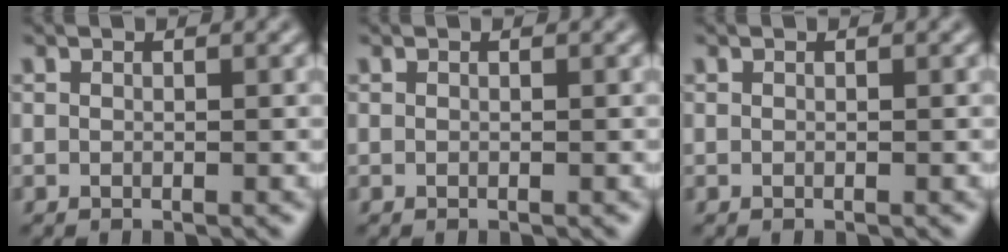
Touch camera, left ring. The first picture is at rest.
{"total": 0.0}
{"total": 0.0}